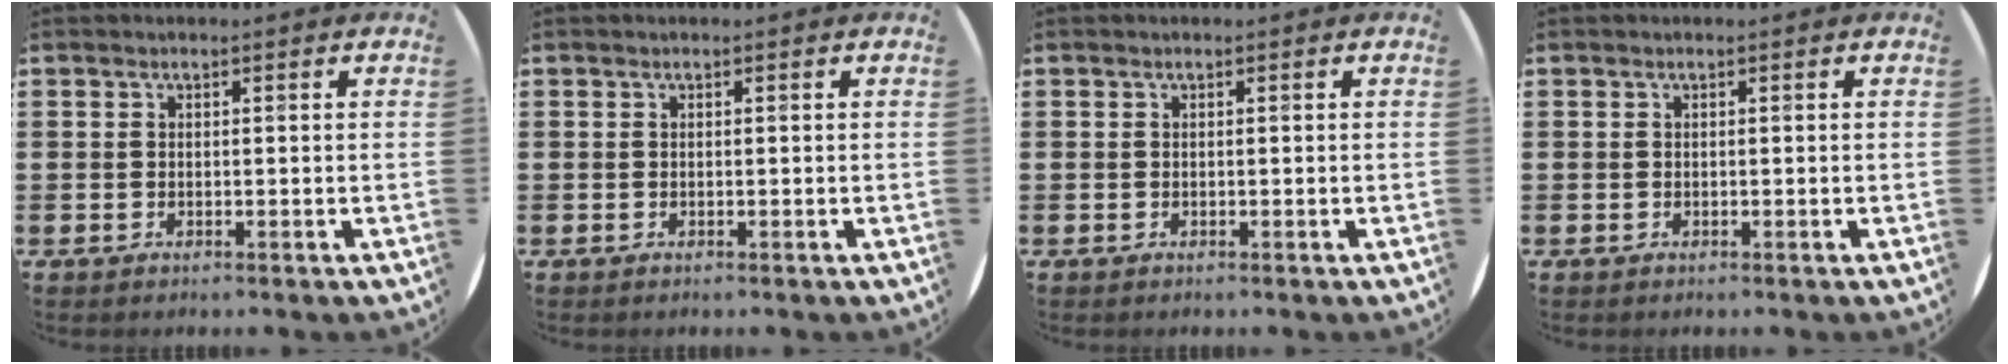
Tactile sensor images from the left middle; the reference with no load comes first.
{"total": 0.0}
{"total": 0.0}
{"total": 0.0}